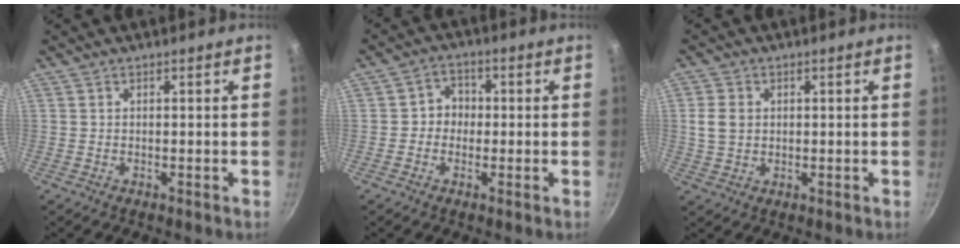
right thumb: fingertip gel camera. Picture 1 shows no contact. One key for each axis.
{"total": 4.4, "fx": -0.4, "fy": 4.0, "fz": 1.7, "tx": 0.007, "ty": 0.013, "tz": -0.016}
{"total": 4.7, "fx": 0.7, "fy": 3.7, "fz": 2.8, "tx": -0.045, "ty": 0.002, "tz": 0.014}